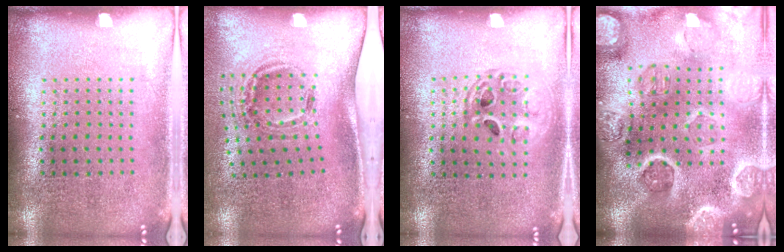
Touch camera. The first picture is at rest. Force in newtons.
{"total": 1.5, "press": 1.1, "slide": 1.0}
{"total": 1.5, "press": 1.3, "slide": 0.7}
{"total": 5.3, "press": 4.6, "slide": 2.6}